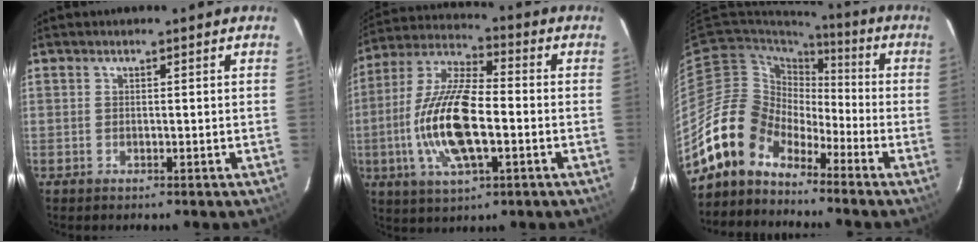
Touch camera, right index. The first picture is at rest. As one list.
[{"total": 16.7, "force": [-3.3, 6.0, 15.3], "torque": [-0.317, -0.002, -0.067]}, {"total": 12.5, "force": [-9.5, 7.7, 2.6], "torque": [-0.055, 0.030, -0.184]}]